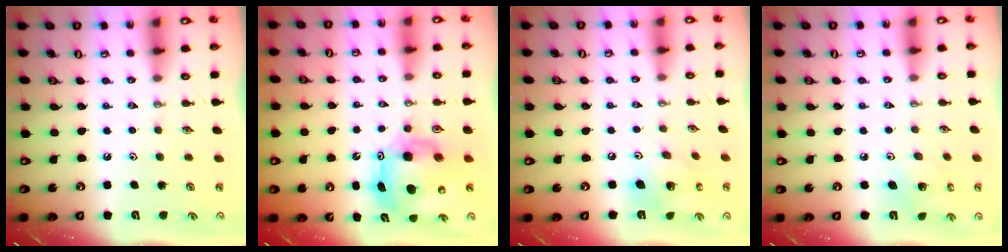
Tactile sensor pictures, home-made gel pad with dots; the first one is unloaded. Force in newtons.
{"total": 12.5, "press": 12.5, "slide": 0.7}
{"total": 14.7, "press": 14.4, "slide": 3.2}
{"total": 4.6, "press": 4.6, "slide": 0.2}